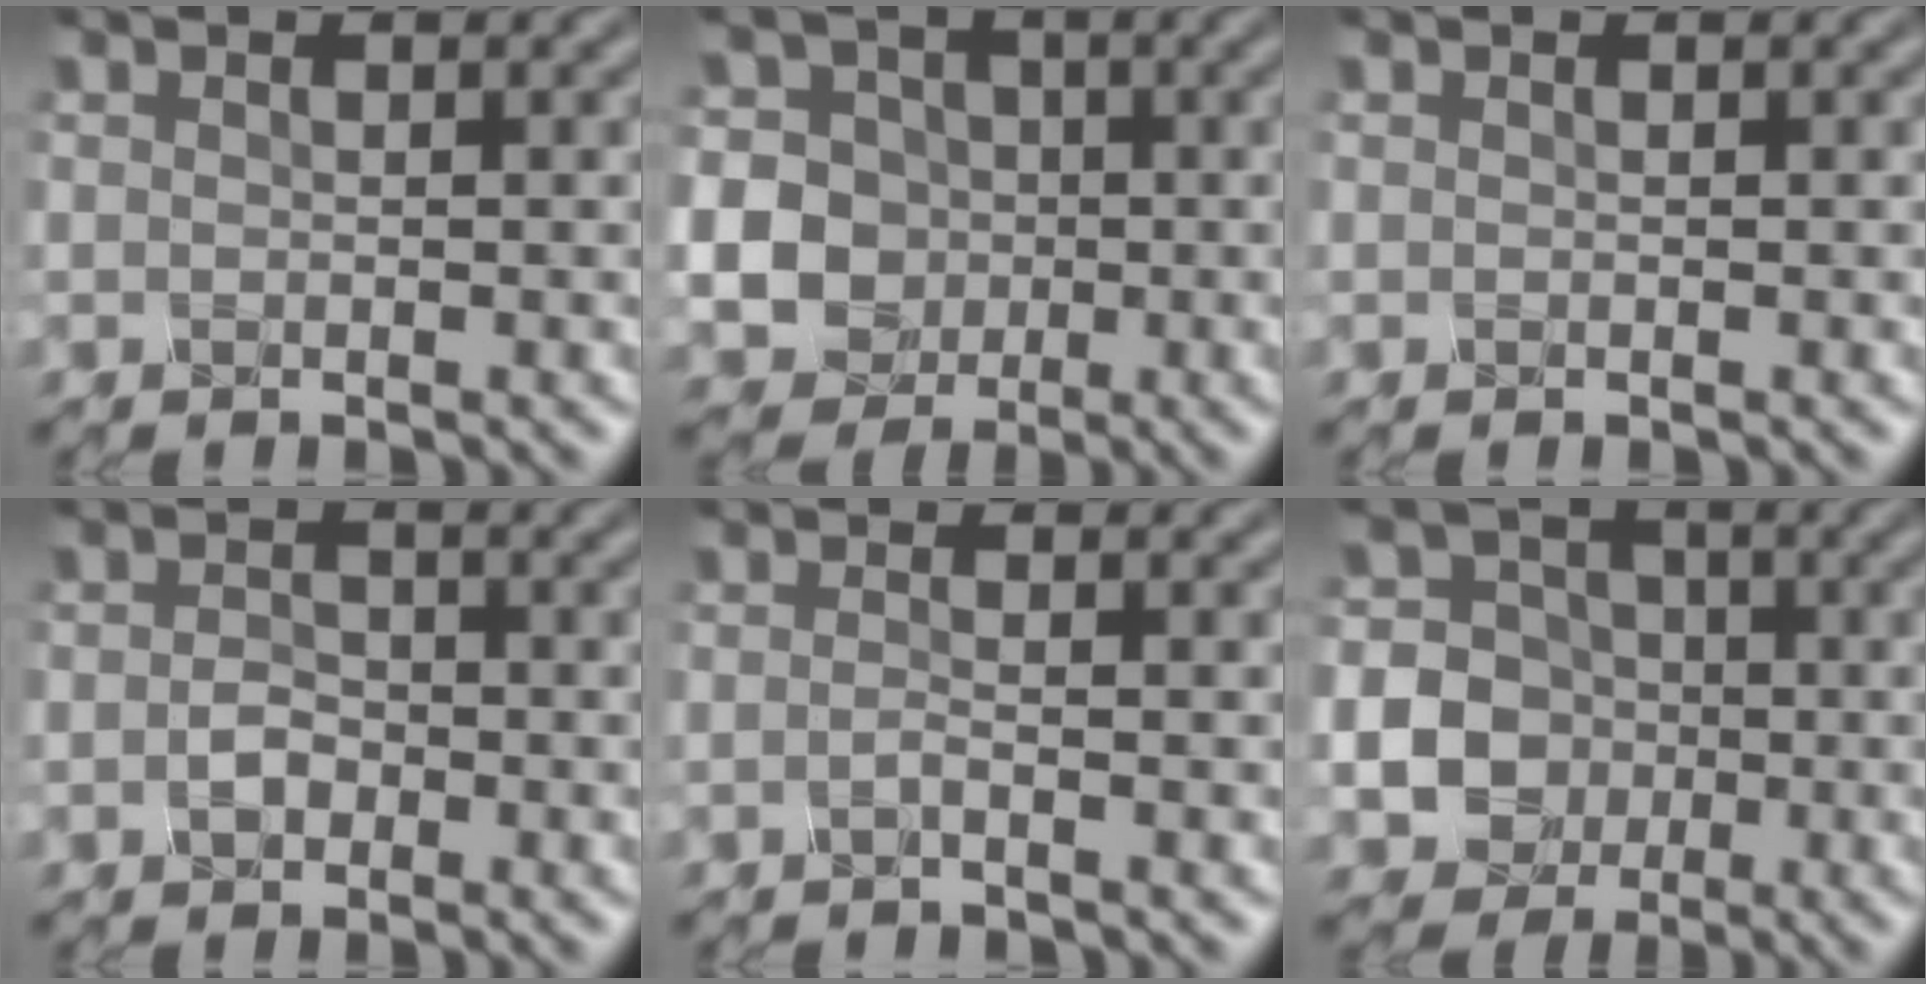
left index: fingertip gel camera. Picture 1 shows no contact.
{"total": 13.9, "force": [-2.6, 13.3, 3.4], "torque": [-0.104, -0.021, -0.058]}
{"total": 0.0}
{"total": 1.7, "force": [-1.1, 1.0, 0.7], "torque": [-0.015, -0.001, -0.021]}
{"total": 1.2, "force": [-1.0, 0.3, 0.6], "torque": [-0.007, -0.004, -0.020]}
{"total": 12.4, "force": [-3.5, 11.6, 2.6], "torque": [-0.076, -0.022, -0.087]}